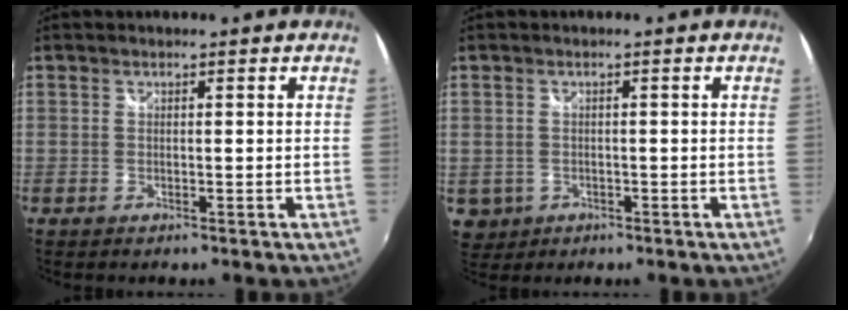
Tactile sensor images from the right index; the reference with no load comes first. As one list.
[{"total": 4.6, "force": [-0.8, 4.3, 1.2], "torque": [-0.033, -0.002, -0.003]}]